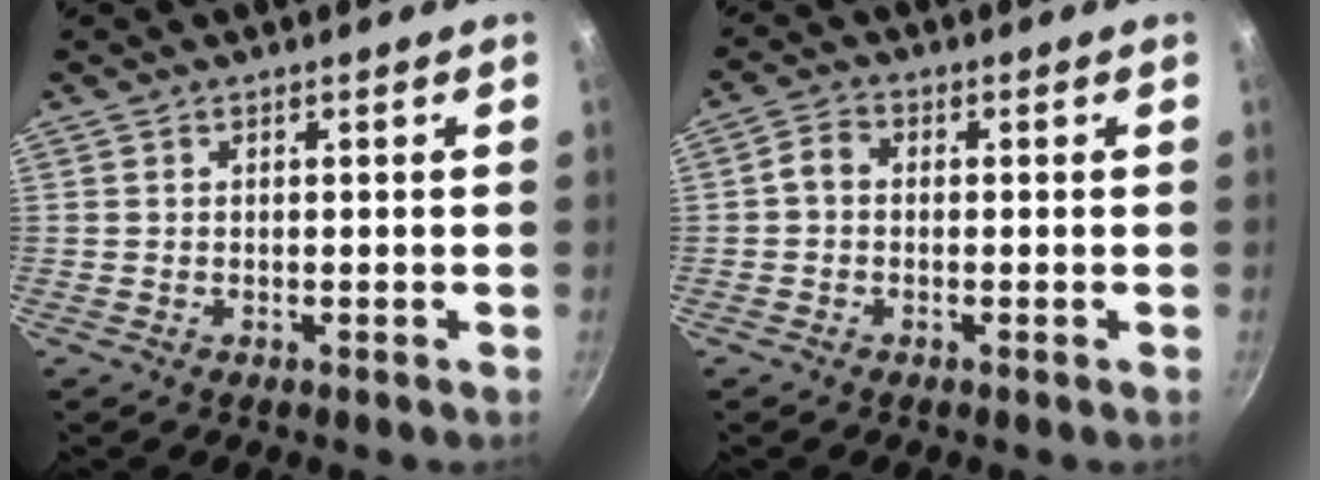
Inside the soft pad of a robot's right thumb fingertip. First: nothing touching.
{"total": 2.8, "force": [-0.5, 2.1, 1.7], "torque": [-0.039, 0.014, -0.019]}